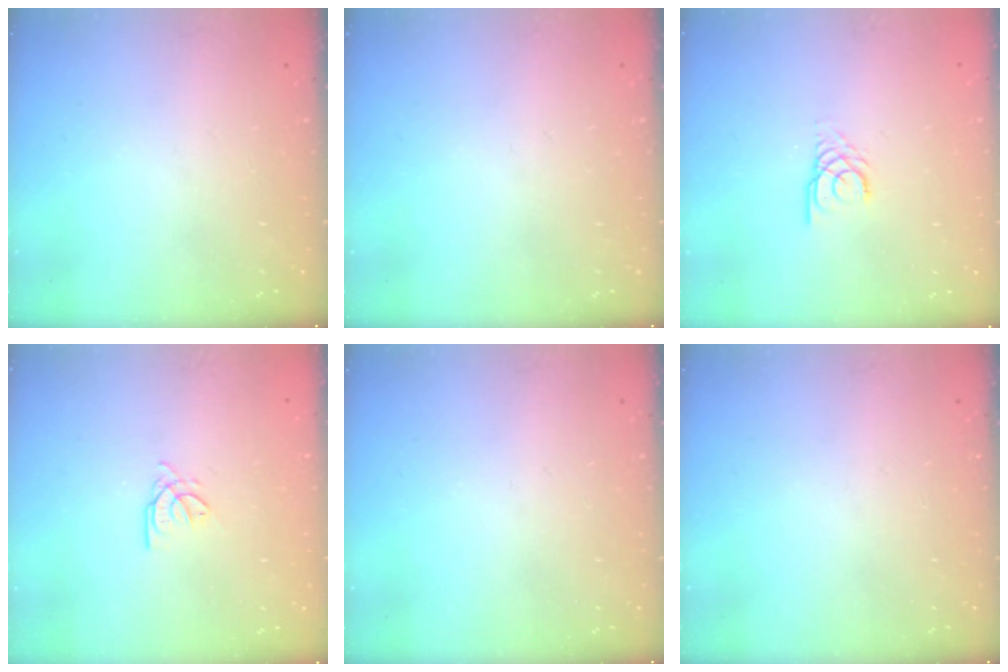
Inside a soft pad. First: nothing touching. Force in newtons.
{"total": 0.0}
{"total": 1.3, "press": 1.3, "slide": 0.2}
{"total": 2.6, "press": 2.6, "slide": 0.1}
{"total": 0.0}
{"total": 0.0}